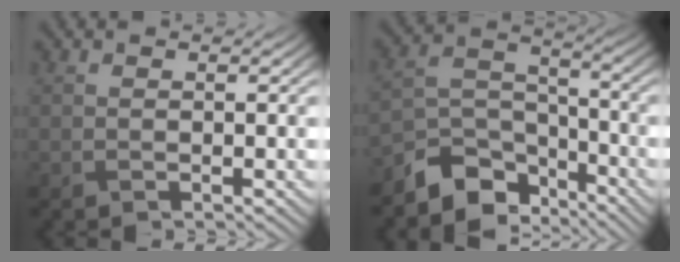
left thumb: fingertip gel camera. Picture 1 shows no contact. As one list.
[{"total": 8.8, "force": [-7.0, 4.3, 3.2], "torque": [-0.063, -0.011, -0.139]}]